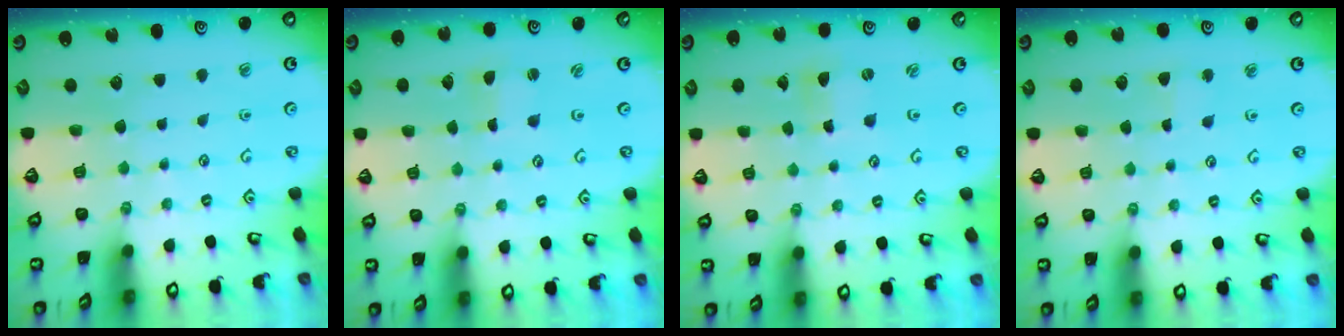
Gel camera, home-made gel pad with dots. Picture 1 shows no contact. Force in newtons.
{"total": 1.1, "press": 1.1, "slide": 0.2}
{"total": 2.0, "press": 2.0, "slide": 0.1}
{"total": 2.2, "press": 2.2, "slide": 0.2}